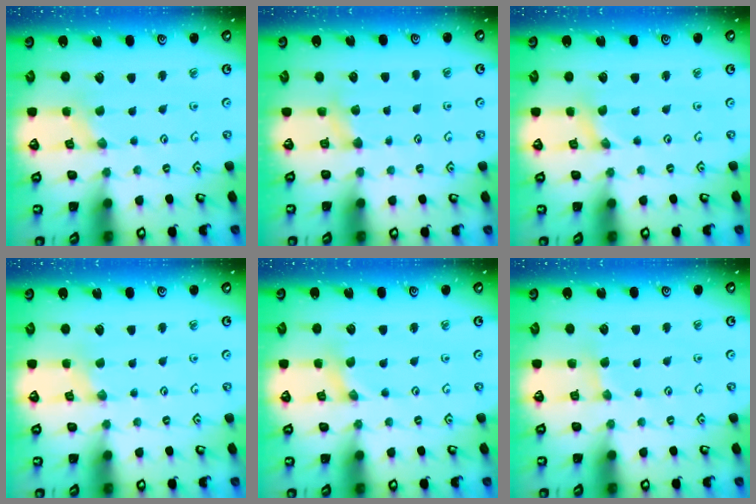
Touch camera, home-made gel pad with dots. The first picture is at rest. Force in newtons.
{"total": 3.8, "press": 3.8, "slide": 0.6}
{"total": 0.0}
{"total": 0.9, "press": 0.9, "slide": 0.2}
{"total": 0.7, "press": 0.7, "slide": 0.2}
{"total": 1.9, "press": 1.9, "slide": 0.3}